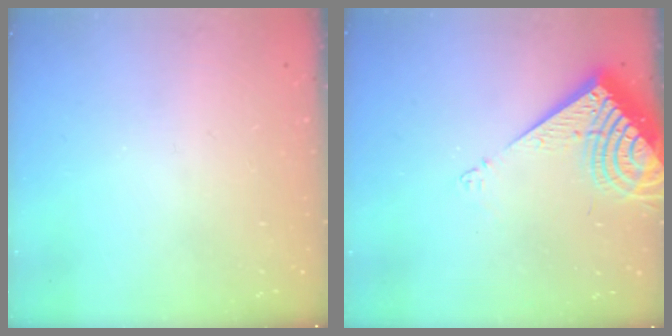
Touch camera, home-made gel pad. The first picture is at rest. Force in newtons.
{"total": 10.8, "press": 10.7, "slide": 1.4}